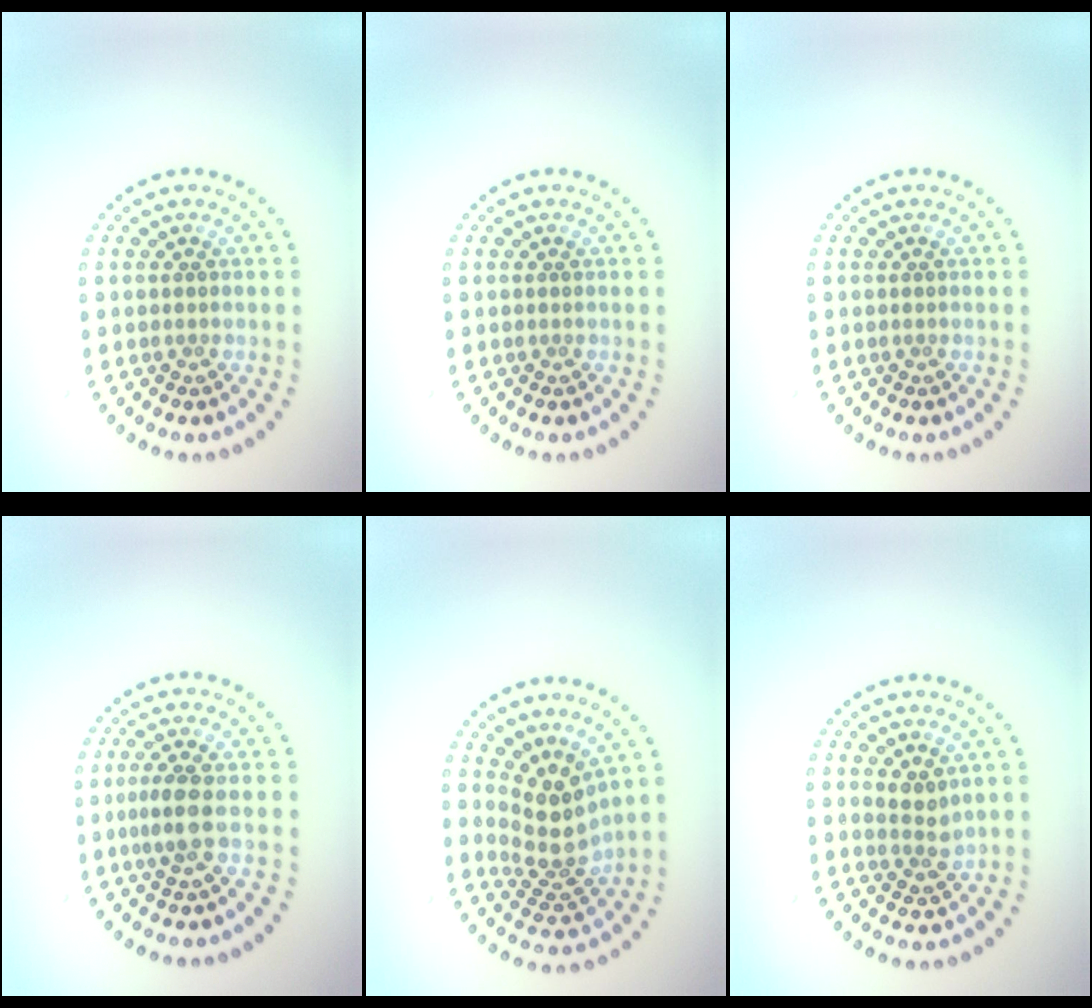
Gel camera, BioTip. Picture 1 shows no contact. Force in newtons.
{"total": 0.0}
{"total": 0.0}
{"total": 2.1, "press": 1.8, "slide": 1.1}
{"total": 4.0, "press": 3.1, "slide": 2.5}
{"total": 1.9, "press": 1.6, "slide": 1.0}